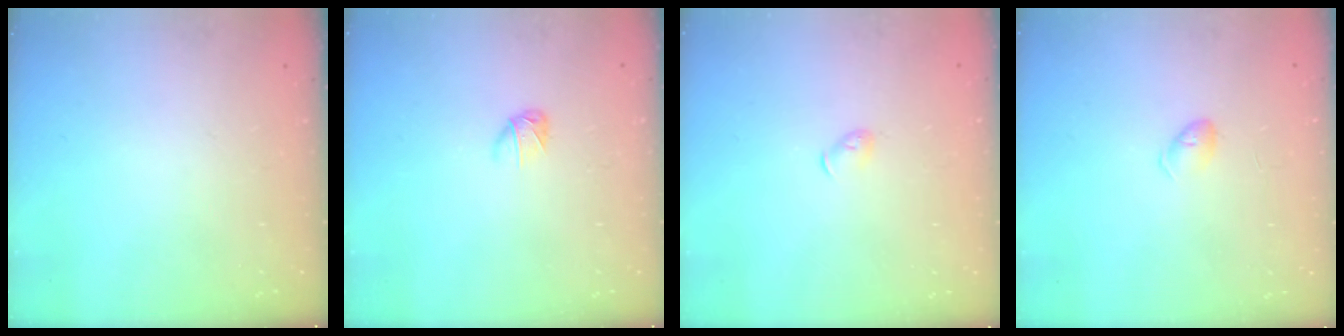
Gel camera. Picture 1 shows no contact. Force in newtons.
{"total": 3.6, "press": 3.5, "slide": 0.8}
{"total": 3.5, "press": 3.5, "slide": 0.6}
{"total": 5.3, "press": 5.2, "slide": 0.9}